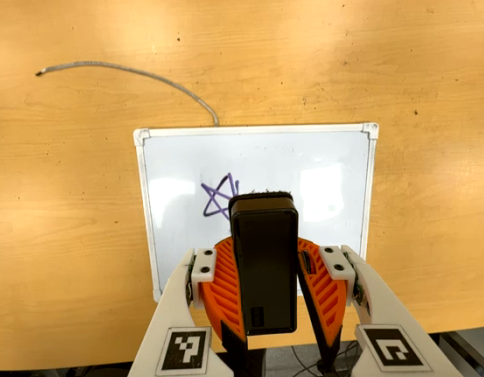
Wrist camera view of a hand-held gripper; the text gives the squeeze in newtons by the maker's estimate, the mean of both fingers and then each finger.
{"total": 9.6, "left": 9.9, "right": 9.4}